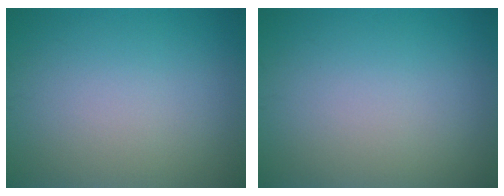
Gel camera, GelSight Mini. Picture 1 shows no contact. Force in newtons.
{"total": 0.0}